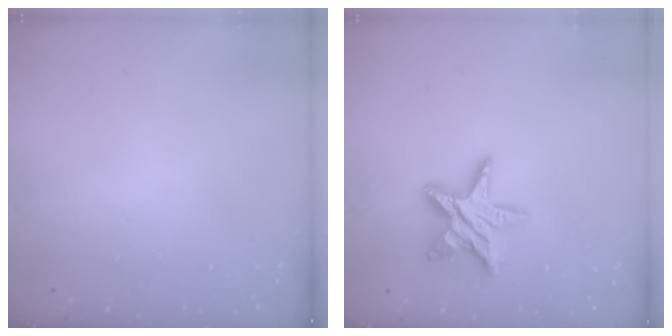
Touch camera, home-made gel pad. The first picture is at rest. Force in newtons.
{"total": 13.0, "press": 13.0, "slide": 0.9}